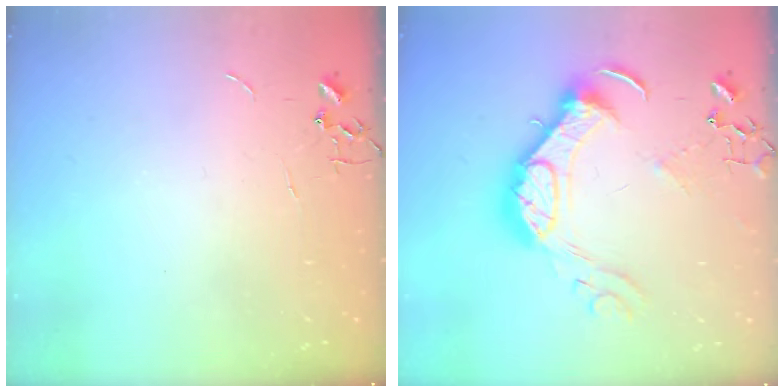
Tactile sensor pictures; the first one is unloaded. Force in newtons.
{"total": 16.4, "press": 16.4, "slide": 1.0}